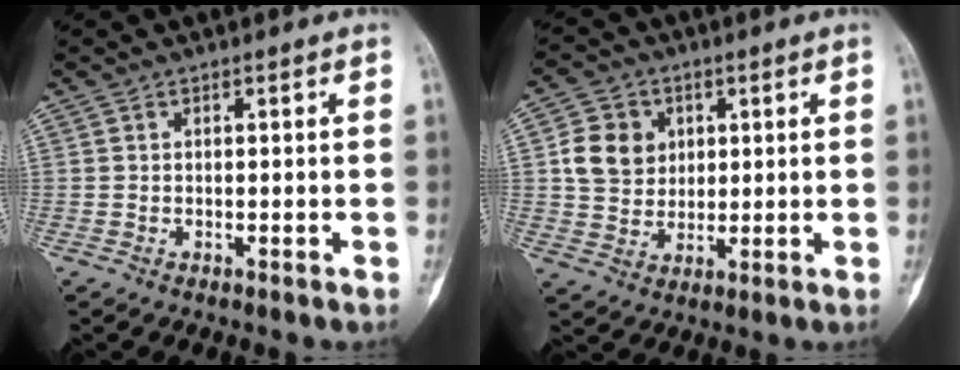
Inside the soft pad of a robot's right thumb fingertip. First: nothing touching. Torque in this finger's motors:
{"motor_torque": [0.08, 0.54, 0.12, -0.08, 0.02]}